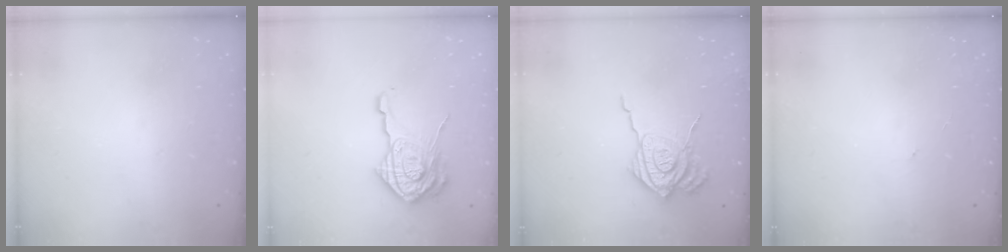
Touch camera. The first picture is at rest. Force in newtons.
{"total": 17.6, "press": 17.6, "slide": 1.2}
{"total": 15.0, "press": 14.8, "slide": 1.8}
{"total": 0.6, "press": 0.6, "slide": 0.1}